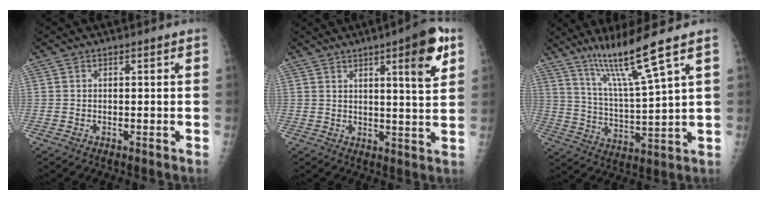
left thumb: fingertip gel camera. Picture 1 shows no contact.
{"total": 9.7, "force": [4.9, 1.4, 8.3], "torque": [-0.099, -0.021, 0.062]}
{"total": 12.1, "force": [8.4, -1.1, 8.7], "torque": [-0.156, -0.054, 0.161]}